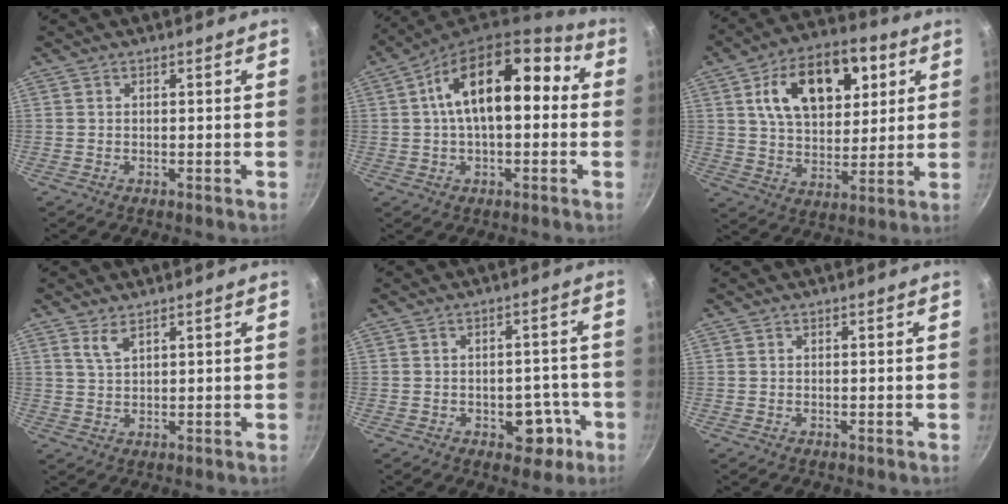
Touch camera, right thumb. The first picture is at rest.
{"total": 18.7, "force": [2.9, 9.8, 15.7], "torque": [-0.230, 0.041, 0.034]}
{"total": 19.2, "force": [6.8, 11.3, 14.0], "torque": [-0.184, -0.007, 0.111]}
{"total": 2.6, "force": [1.9, 0.9, 1.7], "torque": [-0.034, -0.010, 0.044]}
{"total": 6.9, "force": [-3.0, 4.3, 4.4], "torque": [-0.021, 0.031, -0.032]}
{"total": 0.0}